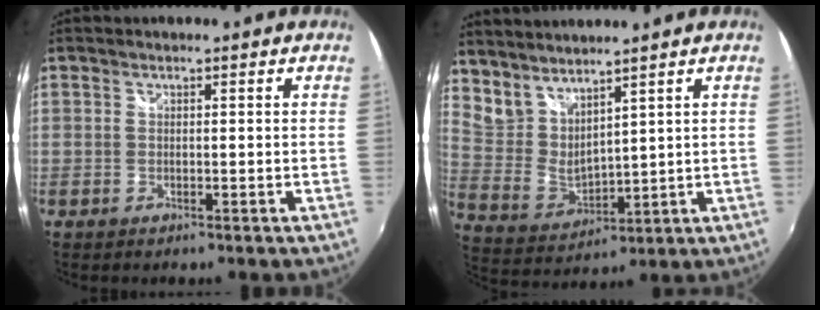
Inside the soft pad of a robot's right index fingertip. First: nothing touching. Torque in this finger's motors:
{"motor_torque": [-0.10, 0.07, 0.06, 0.01]}